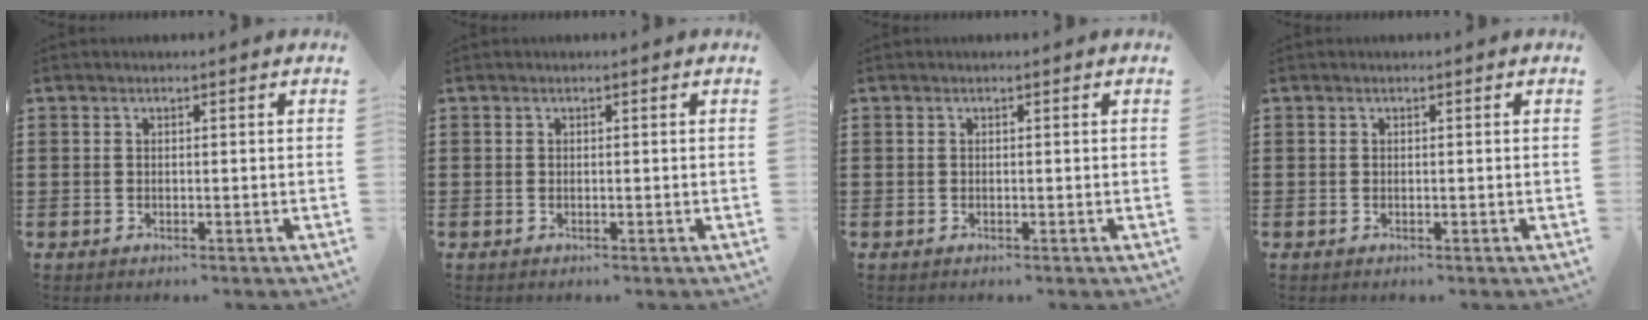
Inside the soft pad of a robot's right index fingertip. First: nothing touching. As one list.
[{"total": 0.0}, {"total": 0.0}, {"total": 0.0}]